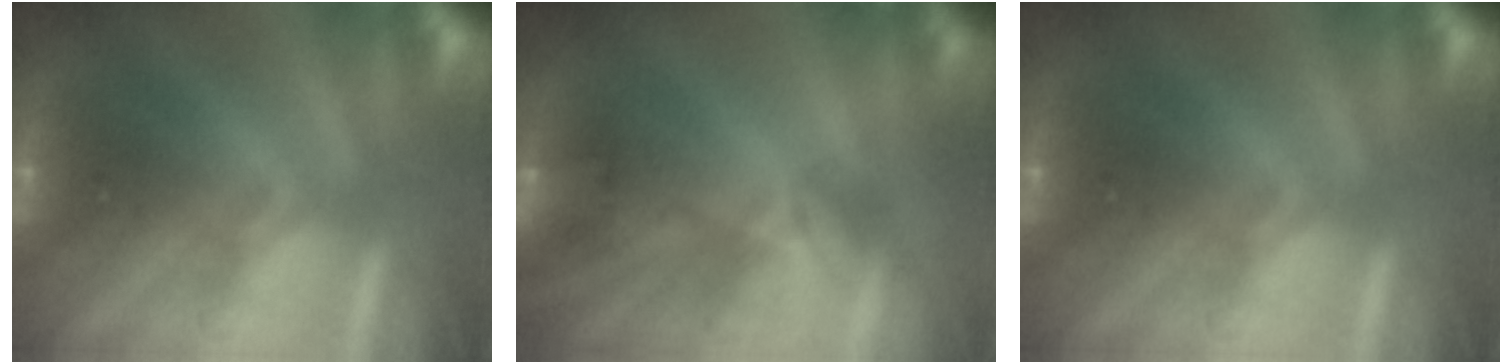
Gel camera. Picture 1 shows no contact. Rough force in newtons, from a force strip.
{"total": 1.6}
{"total": 0.0}